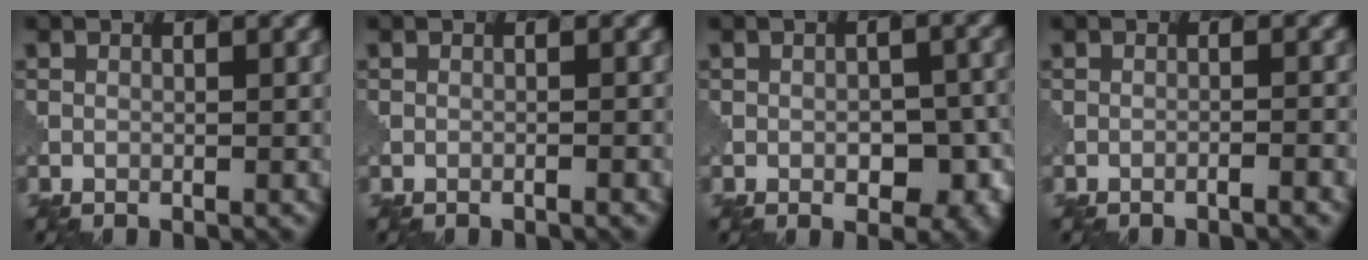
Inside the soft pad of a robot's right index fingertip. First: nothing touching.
{"total": 0.6, "force": [-0.3, 0.1, 0.4], "torque": [-0.001, -0.001, -0.012]}
{"total": 5.9, "force": [-2.3, 3.2, 4.4], "torque": [-0.043, 0.010, -0.013]}
{"total": 1.6, "force": [-1.1, 0.2, 1.1], "torque": [-0.008, 0.004, -0.023]}